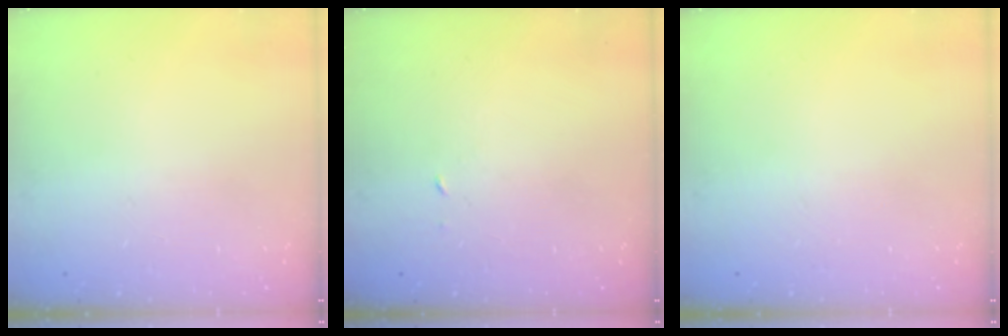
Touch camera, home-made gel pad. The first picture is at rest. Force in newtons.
{"total": 1.9, "press": 1.9, "slide": 0.1}
{"total": 0.0}